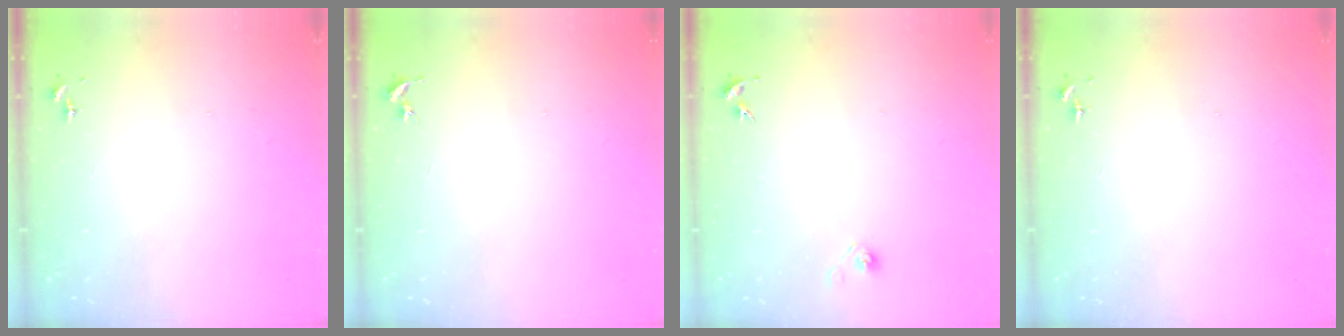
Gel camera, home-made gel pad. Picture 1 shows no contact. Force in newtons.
{"total": 0.0}
{"total": 2.9, "press": 2.8, "slide": 0.8}
{"total": 0.0}